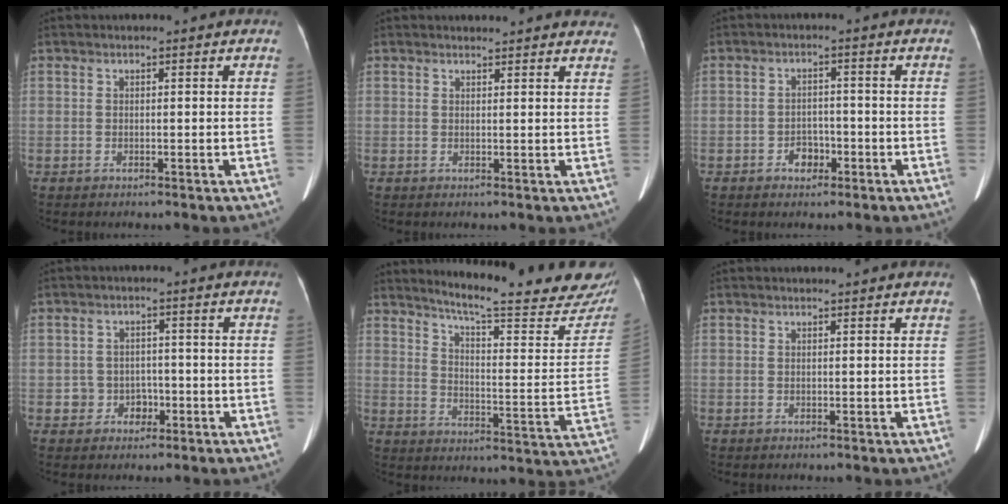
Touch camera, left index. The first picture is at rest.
{"total": 9.8, "force": [9.4, 1.9, 2.0], "torque": [-0.001, 0.007, 0.085]}
{"total": 2.9, "force": [-1.7, 1.9, 1.3], "torque": [-0.021, 0.003, -0.025]}
{"total": 3.0, "force": [-1.2, 2.8, 0.3], "torque": [-0.001, 0.009, -0.016]}
{"total": 24.3, "force": [21.9, 1.8, 10.3], "torque": [-0.149, -0.091, 0.268]}
{"total": 1.9, "force": [1.8, 0.0, 0.5], "torque": [-0.010, 0.011, 0.023]}